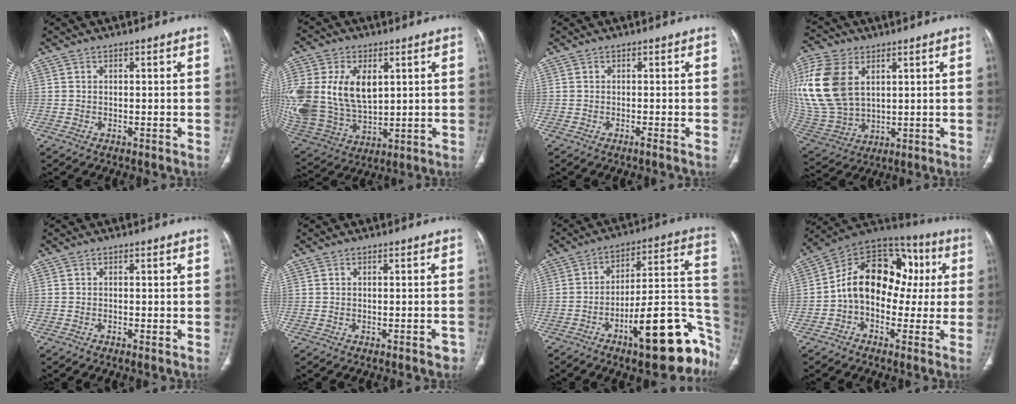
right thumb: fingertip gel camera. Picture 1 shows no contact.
{"total": 22.9, "force": [4.7, 15.1, 16.6], "torque": [-0.370, -0.005, 0.107]}
{"total": 0.7, "force": [-0.5, -0.1, 0.4], "torque": [-0.009, -0.001, -0.009]}
{"total": 22.0, "force": [6.1, 14.7, 15.1], "torque": [-0.355, -0.010, 0.128]}
{"total": 0.7, "force": [-0.3, 0.2, 0.6], "torque": [-0.016, 0.000, -0.006]}
{"total": 1.8, "force": [-1.1, 0.6, 1.2], "torque": [-0.010, 0.004, -0.014]}
{"total": 24.4, "force": [-11.3, 7.8, 20.2], "torque": [-0.188, 0.090, -0.157]}
{"total": 17.2, "force": [0.2, 12.5, 11.9], "torque": [-0.143, 0.052, -0.012]}